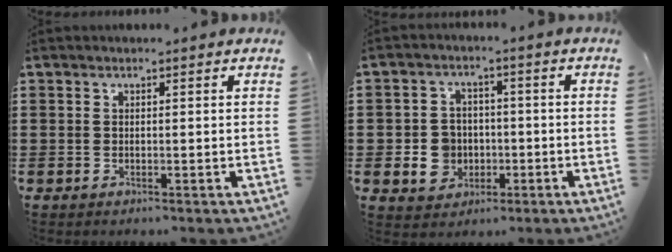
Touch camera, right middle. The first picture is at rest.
{"total": 5.5, "force": [-1.1, 5.0, 1.9], "torque": [-0.046, 0.010, -0.024]}